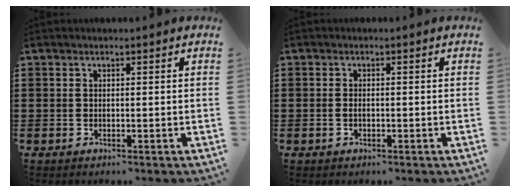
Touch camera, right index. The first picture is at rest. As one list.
[{"total": 1.0, "force": [-0.2, 0.4, 0.9], "torque": [-0.019, -0.002, -0.004]}]